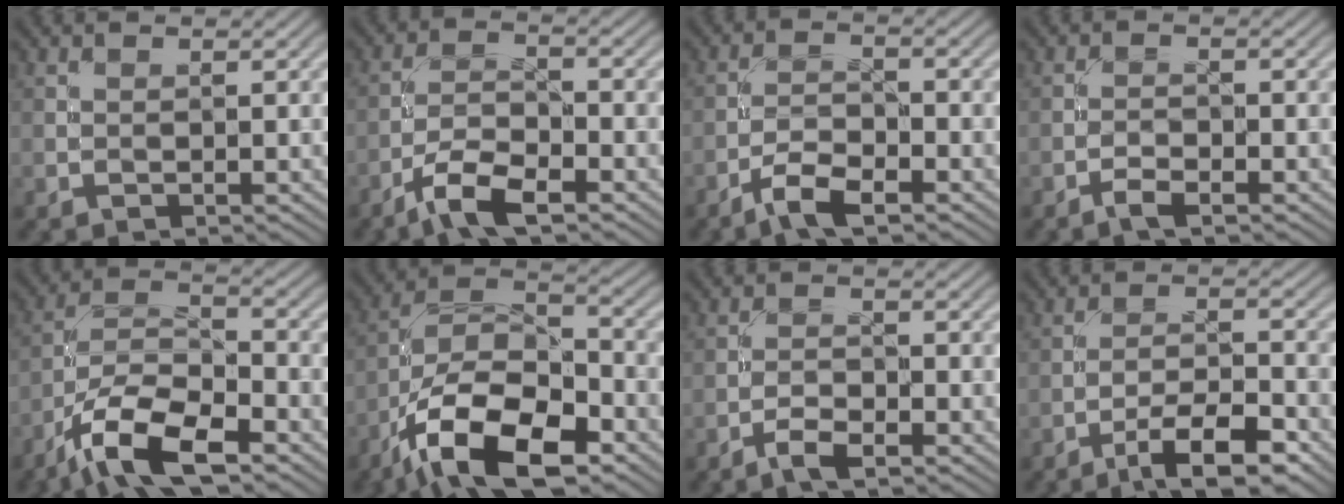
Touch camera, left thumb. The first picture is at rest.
{"total": 6.6, "force": [-4.5, 1.9, 4.5], "torque": [-0.089, 0.001, -0.094]}
{"total": 5.0, "force": [-3.5, 1.4, 3.3], "torque": [-0.068, 0.000, -0.074]}
{"total": 2.2, "force": [-1.7, 0.5, 1.3], "torque": [-0.031, 0.002, -0.037]}
{"total": 11.6, "force": [-7.4, 4.3, 7.9], "torque": [-0.153, -0.002, -0.157]}
{"total": 14.8, "force": [-8.4, 6.7, 10.2], "torque": [-0.197, -0.013, -0.168]}
{"total": 3.1, "force": [-2.2, 0.8, 2.0], "torque": [-0.045, 0.002, -0.050]}
{"total": 7.9, "force": [-5.2, 2.1, 5.6], "torque": [-0.091, 0.007, -0.091]}